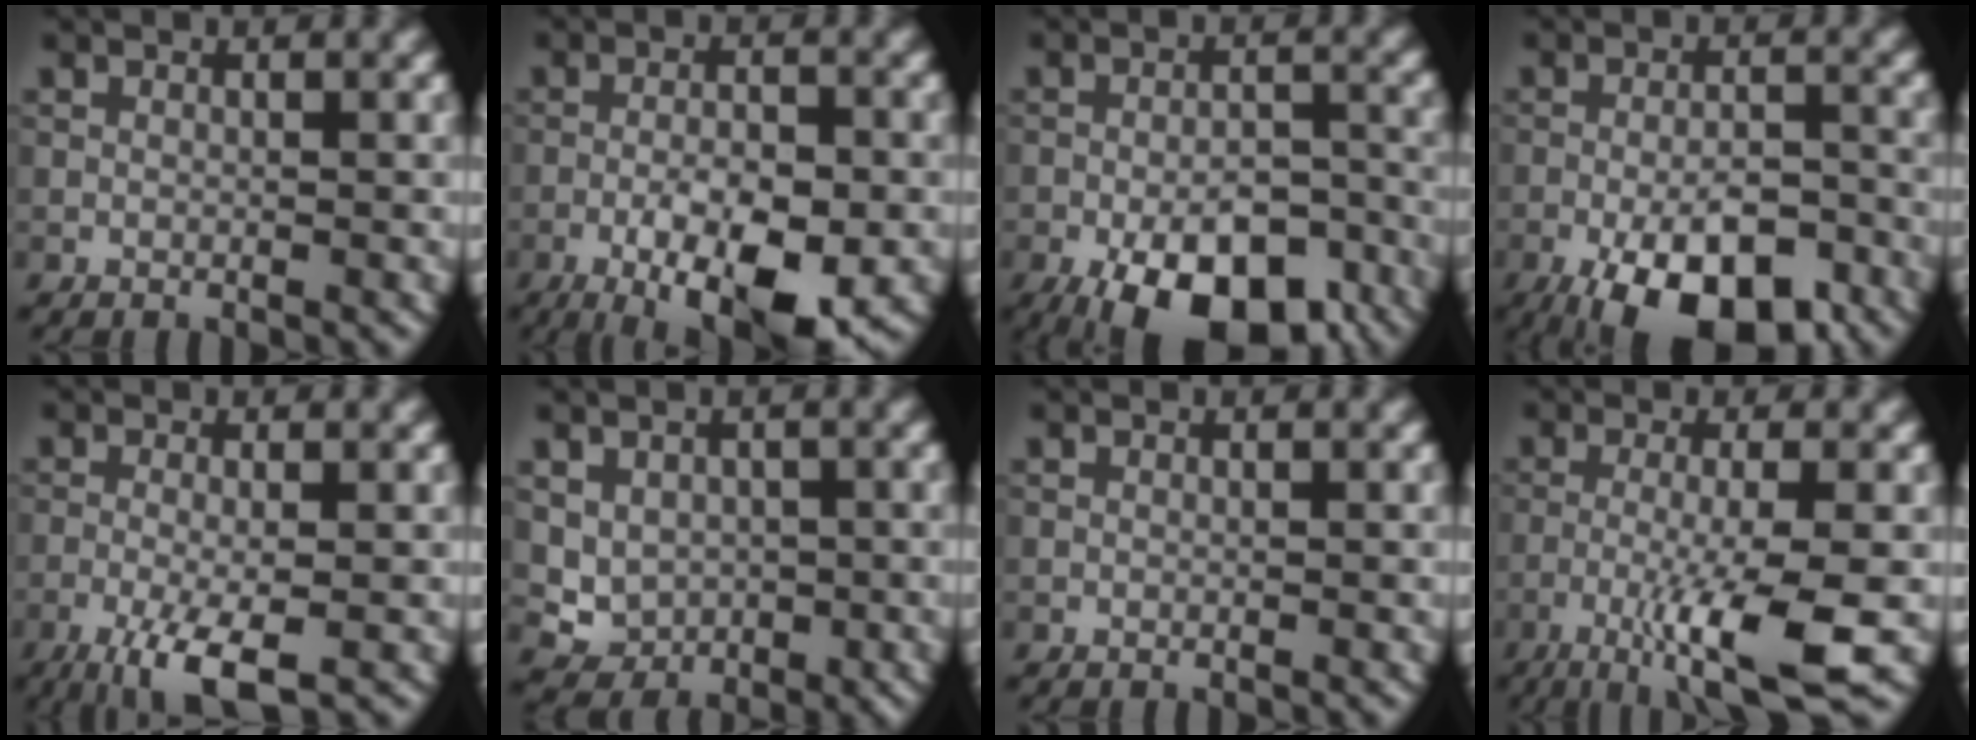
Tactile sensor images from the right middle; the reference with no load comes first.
{"total": 8.8, "force": [-4.1, 3.0, 7.2], "torque": [-0.118, -0.005, -0.065]}
{"total": 12.5, "force": [-7.5, 5.6, 8.2], "torque": [-0.128, -0.028, -0.108]}
{"total": 10.4, "force": [-5.9, 4.1, 7.5], "torque": [-0.125, -0.009, -0.096]}
{"total": 5.3, "force": [-2.4, 1.4, 4.5], "torque": [-0.088, -0.004, -0.048]}
{"total": 3.4, "force": [0.1, 3.0, 1.7], "torque": [-0.030, -0.014, 0.013]}
{"total": 0.0}
{"total": 7.5, "force": [-3.1, 1.0, 6.8], "torque": [-0.116, -0.002, -0.061]}